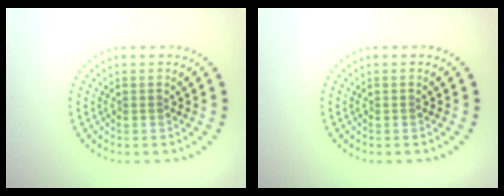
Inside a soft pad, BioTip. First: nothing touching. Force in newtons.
{"total": 0.0}